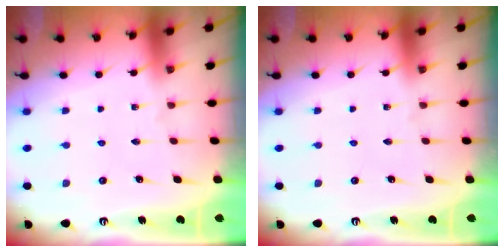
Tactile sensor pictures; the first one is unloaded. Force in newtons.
{"total": 0.0}